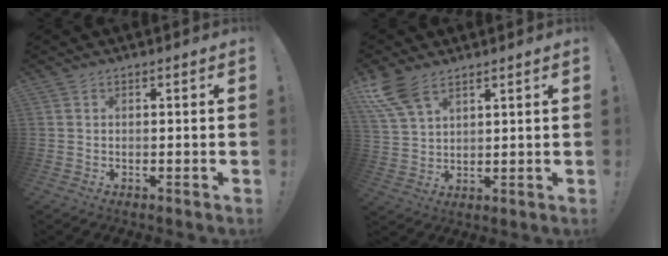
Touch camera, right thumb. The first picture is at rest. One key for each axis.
{"total": 9.5, "fx": 6.2, "fy": 4.6, "fz": 5.5, "tx": -0.111, "ty": -0.023, "tz": 0.120}